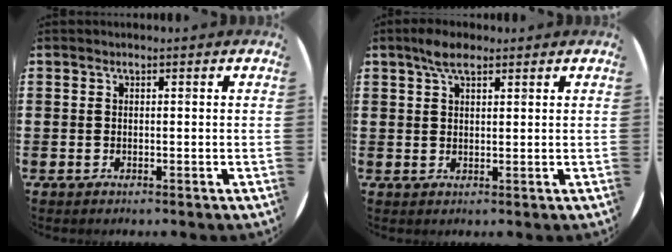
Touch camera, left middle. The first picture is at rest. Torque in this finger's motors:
{"motor_torque": [0.87, -0.60, 0.08, 0.07]}